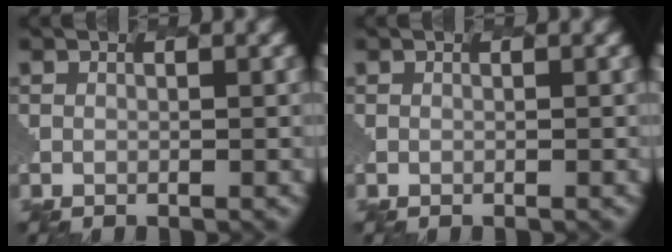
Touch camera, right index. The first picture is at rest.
{"total": 0.0}